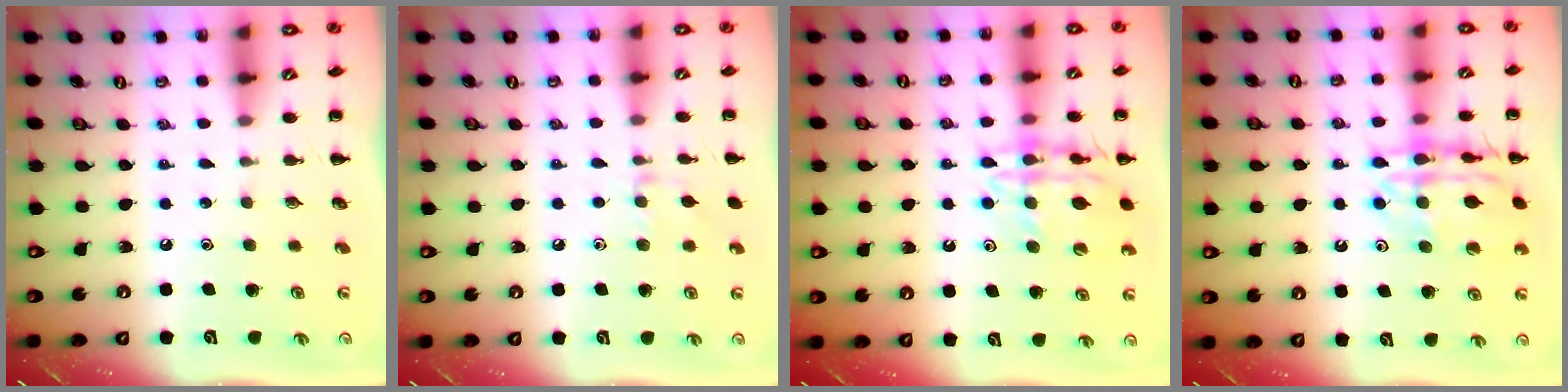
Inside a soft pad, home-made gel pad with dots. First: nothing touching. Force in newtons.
{"total": 6.6, "press": 6.2, "slide": 2.0}
{"total": 14.4, "press": 14.3, "slide": 1.9}
{"total": 15.9, "press": 15.8, "slide": 1.6}